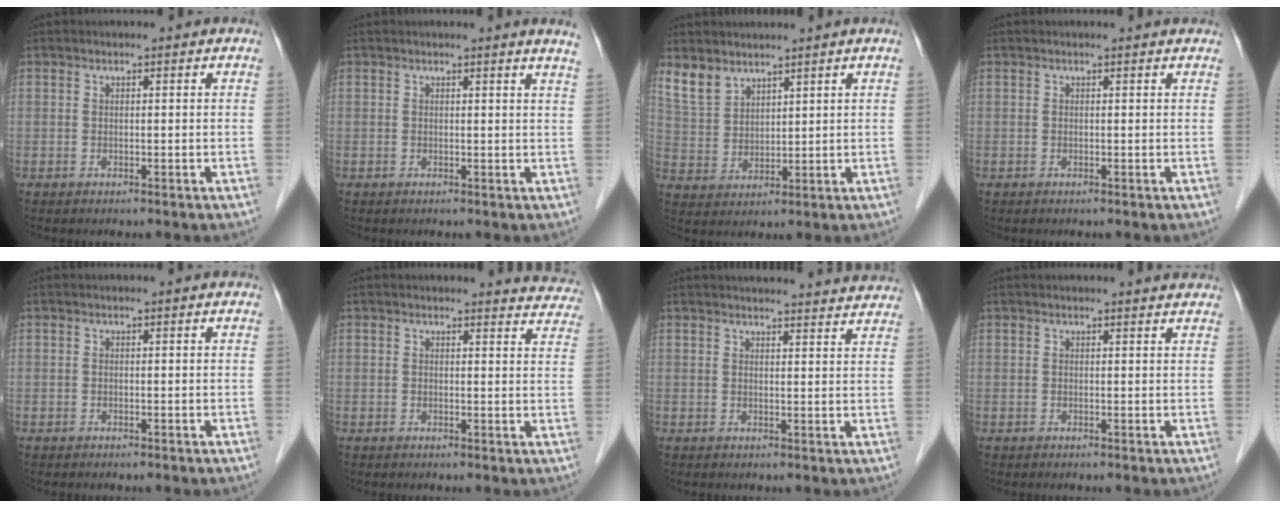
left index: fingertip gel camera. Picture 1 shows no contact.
{"total": 3.0, "force": [2.6, -0.7, 1.2], "torque": [-0.019, -0.015, 0.015]}
{"total": 5.6, "force": [4.6, 2.8, 1.3], "torque": [-0.039, 0.009, 0.110]}
{"total": 1.3, "force": [1.3, 0.0, 0.1], "torque": [-0.012, 0.002, 0.011]}
{"total": 0.0}
{"total": 5.7, "force": [5.6, 0.9, -0.2], "torque": [0.016, -0.029, 0.033]}
{"total": 16.2, "force": [15.7, 1.7, 3.6], "torque": [-0.030, -0.005, 0.174]}
{"total": 2.8, "force": [2.8, 0.1, 0.4], "torque": [-0.008, 0.004, 0.025]}